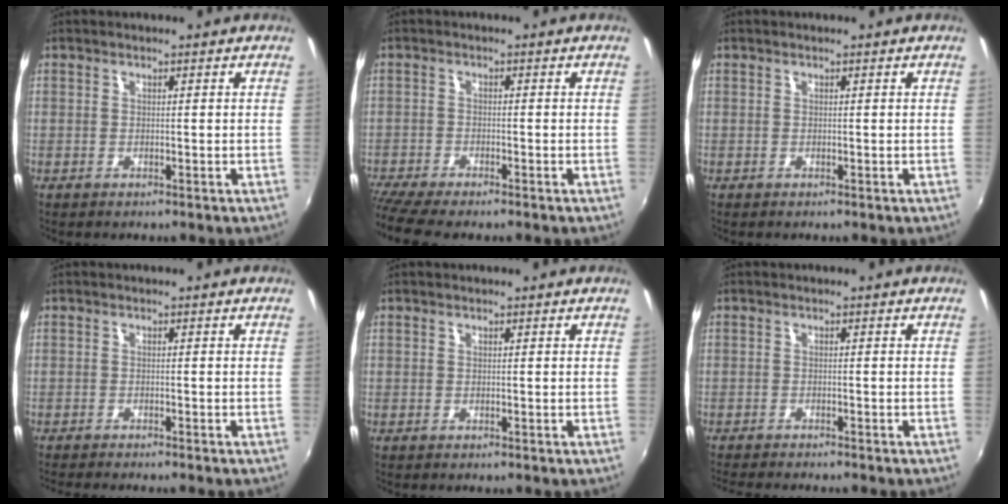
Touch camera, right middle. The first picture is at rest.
{"total": 6.9, "force": [-6.1, 0.6, 3.2], "torque": [-0.088, -0.034, -0.108]}
{"total": 0.0}
{"total": 3.4, "force": [-3.1, -0.2, 1.3], "torque": [-0.033, -0.012, -0.052]}
{"total": 0.0}
{"total": 4.8, "force": [-4.4, 0.0, 1.8], "torque": [-0.044, -0.016, -0.074]}